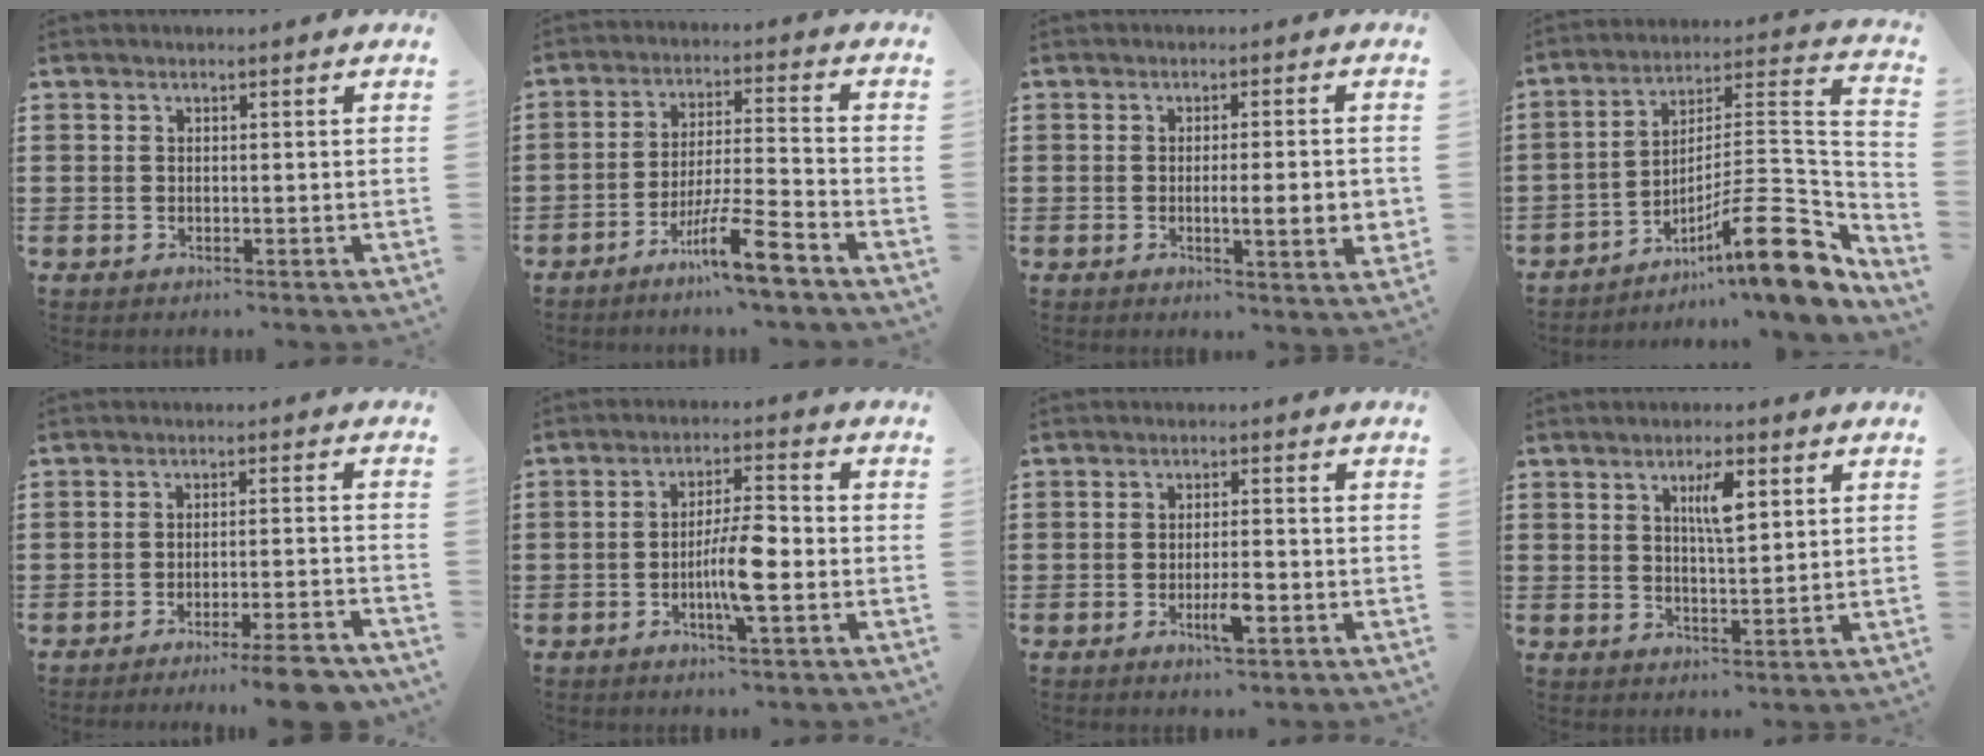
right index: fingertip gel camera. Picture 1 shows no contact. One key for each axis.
{"total": 8.8, "fx": -6.1, "fy": 0.6, "fz": 6.4, "tx": -0.114, "ty": 0.003, "tz": -0.114}
{"total": 5.5, "fx": -0.7, "fy": 0.5, "fz": 5.4, "tx": -0.076, "ty": -0.015, "tz": -0.014}
{"total": 15.8, "fx": -8.3, "fy": 3.4, "fz": 13.1, "tx": -0.176, "ty": 0.008, "tz": -0.141}
{"total": 5.8, "fx": -4.9, "fy": -0.3, "fz": 3.1, "tx": -0.046, "ty": -0.010, "tz": -0.089}
{"total": 7.0, "fx": -1.8, "fy": 1.2, "fz": 6.6, "tx": -0.126, "ty": -0.002, "tz": -0.037}
{"total": 4.0, "fx": -1.6, "fy": 0.8, "fz": 3.6, "tx": -0.067, "ty": -0.001, "tz": -0.031}
{"total": 4.8, "fx": 1.9, "fy": 1.3, "fz": 4.2, "tx": -0.073, "ty": 0.004, "tz": 0.026}